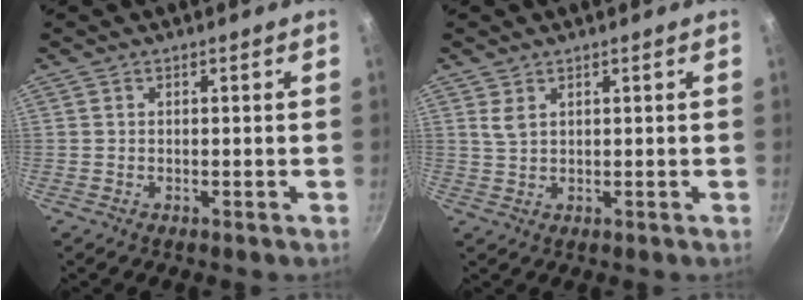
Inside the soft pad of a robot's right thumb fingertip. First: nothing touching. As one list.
[{"total": 2.3, "force": [1.1, 1.1, 1.6], "torque": [-0.030, -0.006, 0.023]}]